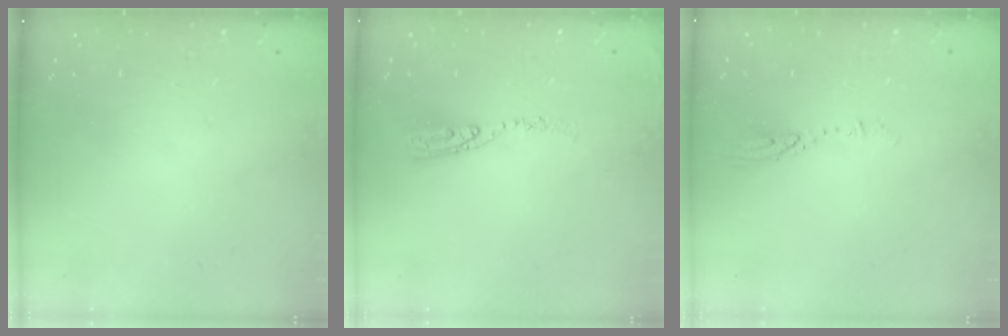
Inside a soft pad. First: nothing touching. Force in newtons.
{"total": 6.8, "press": 6.8, "slide": 0.6}
{"total": 3.5, "press": 3.4, "slide": 0.3}